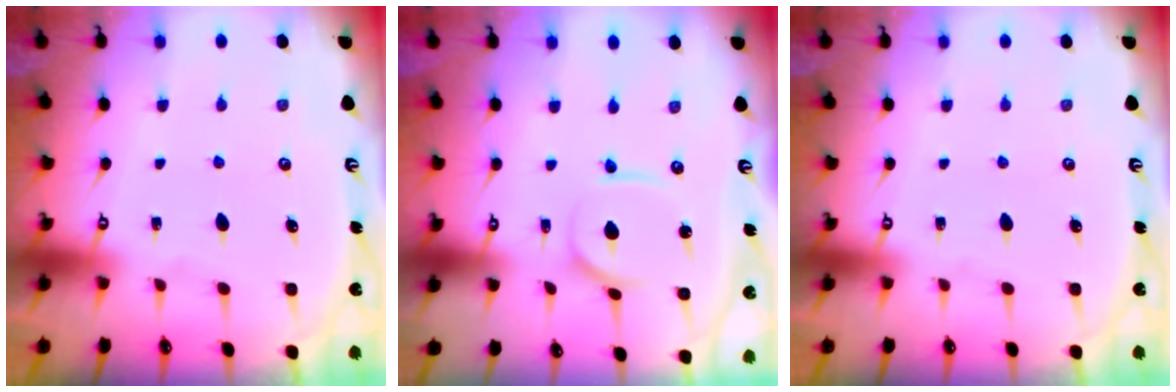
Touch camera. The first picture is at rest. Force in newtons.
{"total": 2.5, "press": 2.5, "slide": 0.2}
{"total": 0.0}